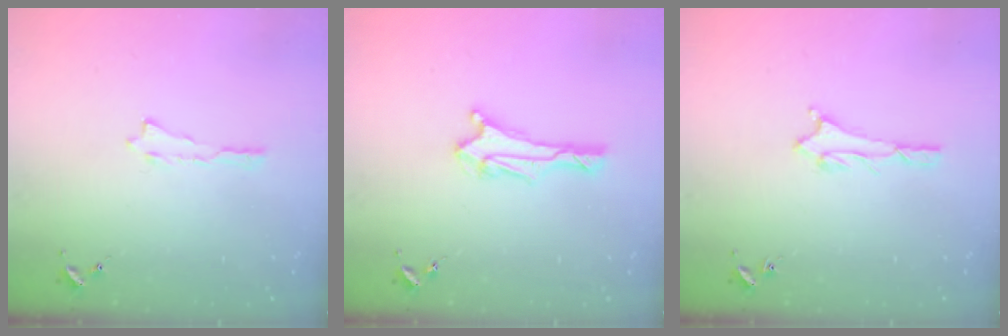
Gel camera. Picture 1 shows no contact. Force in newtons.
{"total": 2.9, "press": 2.8, "slide": 0.7}
{"total": 1.5, "press": 1.5, "slide": 0.1}